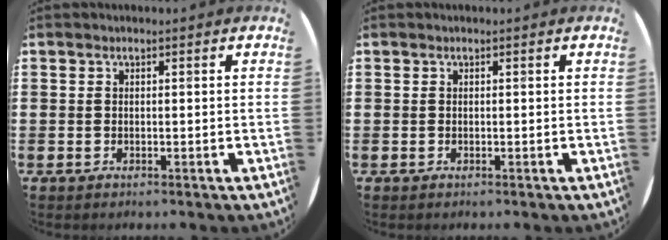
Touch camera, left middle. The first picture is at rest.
{"total": 0.0}